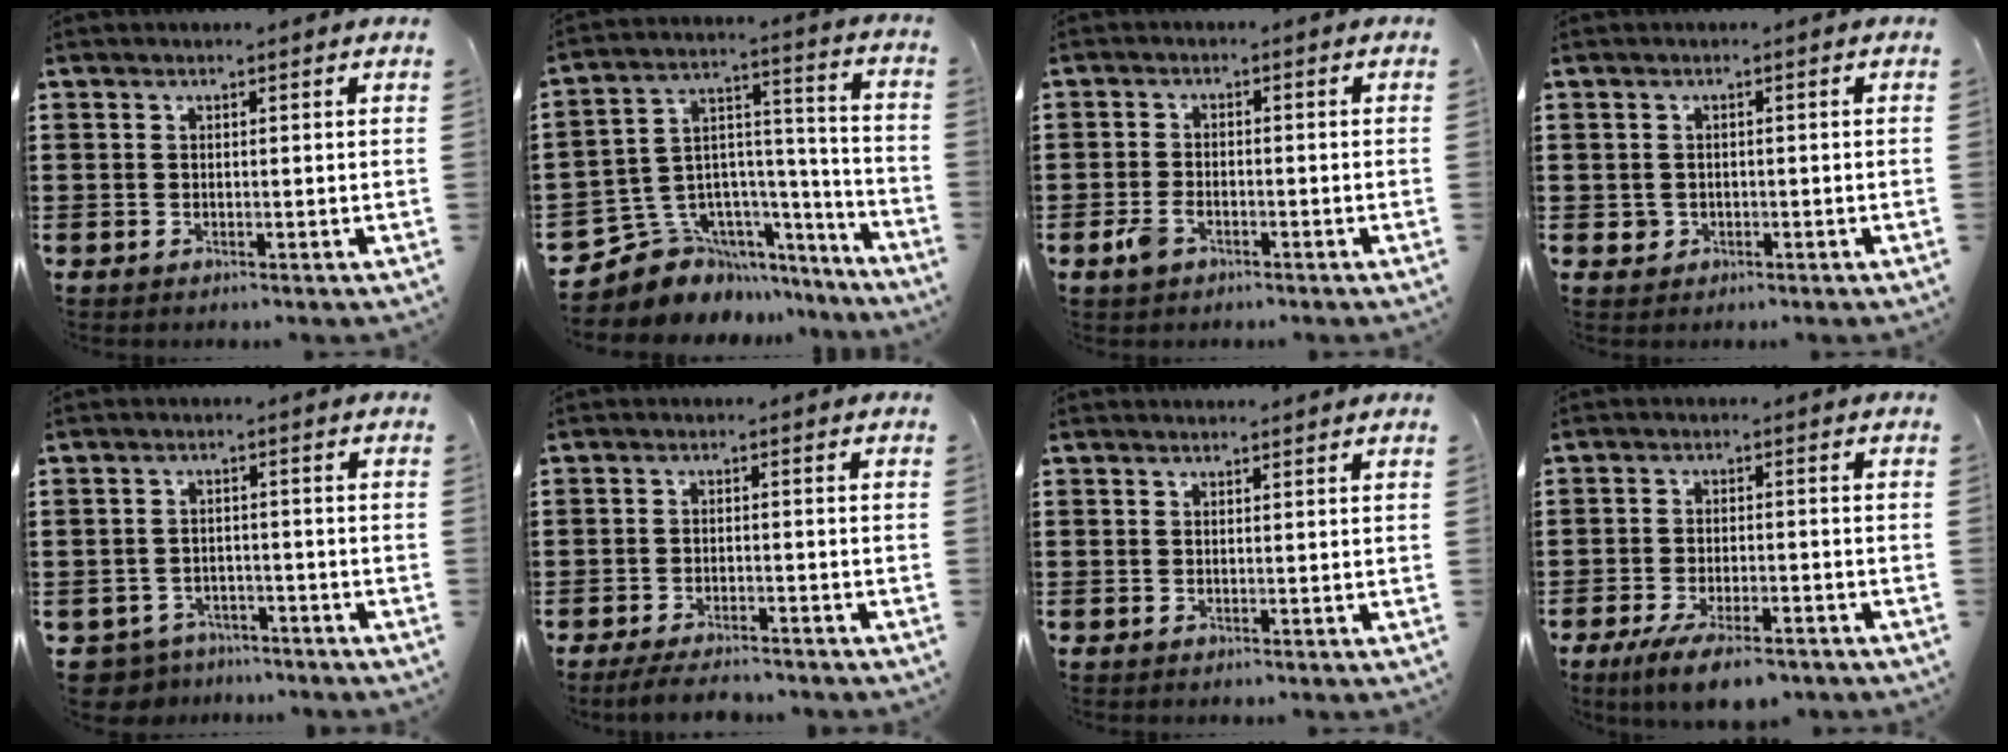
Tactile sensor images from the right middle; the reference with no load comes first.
{"total": 7.7, "force": [-5.7, 5.1, 0.5], "torque": [-0.044, -0.010, -0.107]}
{"total": 3.0, "force": [-1.6, 1.5, 2.0], "torque": [-0.057, -0.006, -0.036]}
{"total": 1.0, "force": [-0.2, 0.9, 0.3], "torque": [-0.008, 0.006, -0.005]}
{"total": 3.3, "force": [-3.2, 0.8, -0.1], "torque": [-0.023, -0.008, -0.075]}
{"total": 3.2, "force": [-3.0, 0.3, 1.1], "torque": [-0.019, -0.001, -0.057]}
{"total": 0.6, "force": [0.6, 0.0, 0.0], "torque": [-0.001, -0.003, 0.011]}
{"total": 5.7, "force": [-4.4, 1.0, 3.5], "torque": [-0.068, -0.008, -0.080]}